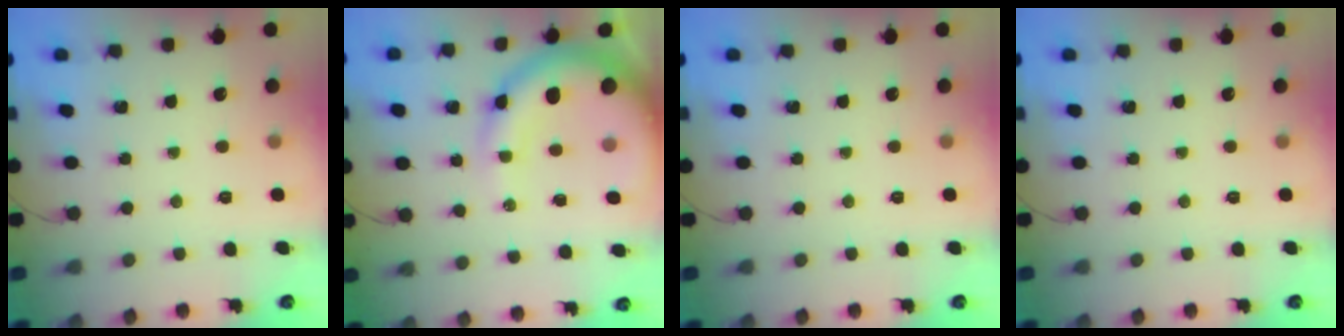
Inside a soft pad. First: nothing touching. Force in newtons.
{"total": 14.0, "press": 13.6, "slide": 3.6}
{"total": 0.0}
{"total": 0.0}